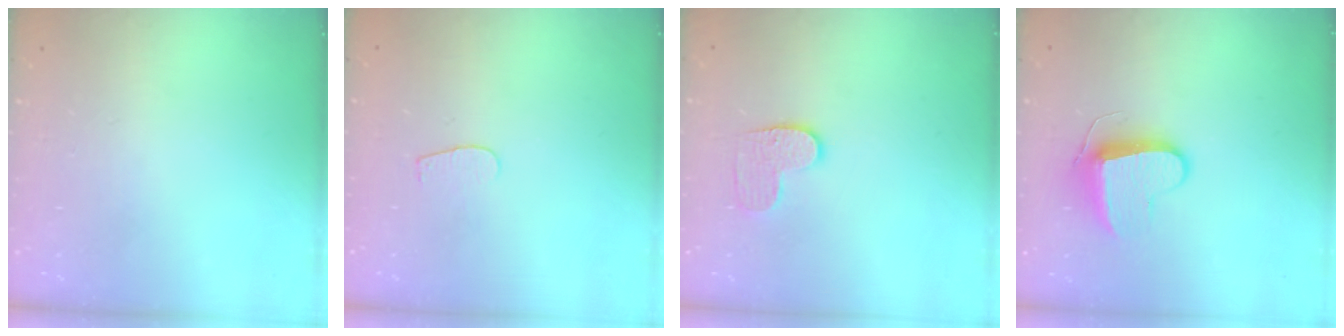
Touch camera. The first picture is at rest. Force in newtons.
{"total": 2.6, "press": 2.5, "slide": 0.3}
{"total": 7.0, "press": 7.0, "slide": 0.2}
{"total": 9.4, "press": 9.4, "slide": 0.5}